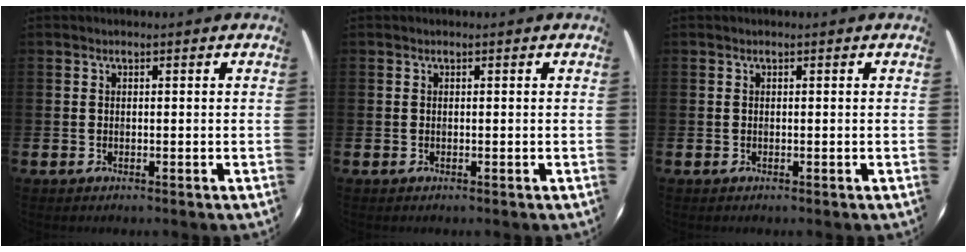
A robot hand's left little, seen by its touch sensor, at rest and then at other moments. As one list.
[{"total": 0.0}, {"total": 0.0}]